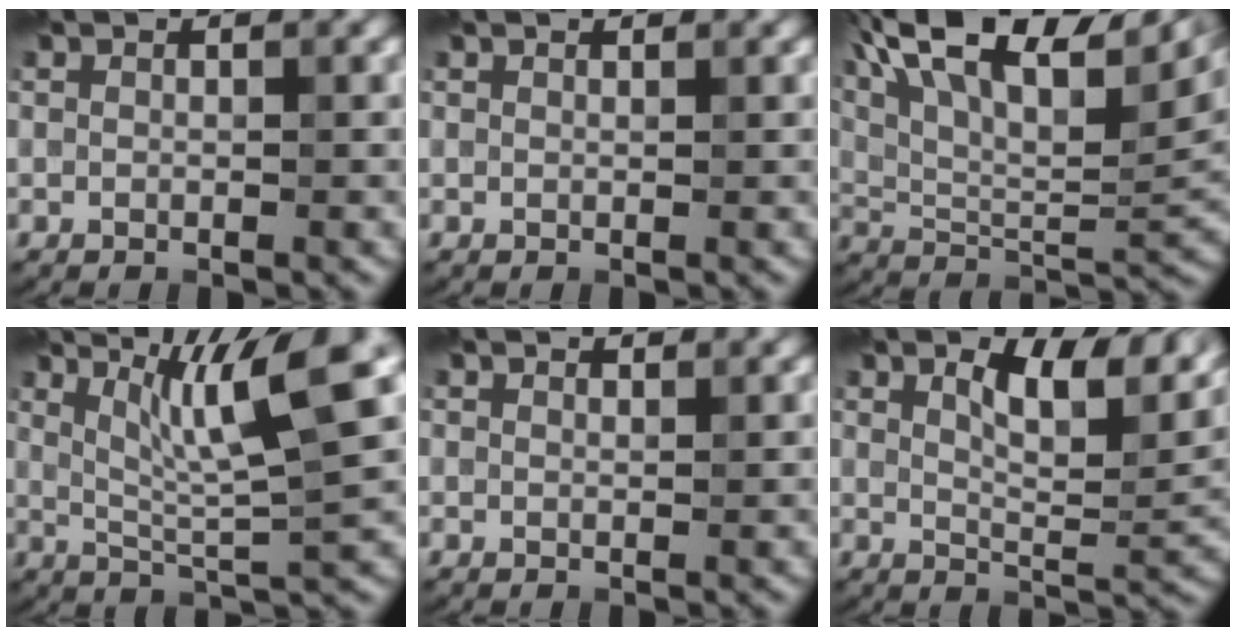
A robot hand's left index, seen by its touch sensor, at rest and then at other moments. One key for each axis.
{"total": 0.7, "fx": 0.7, "fy": 0.1, "fz": 0.2, "tx": -0.005, "ty": -0.001, "tz": 0.008}
{"total": 16.1, "fx": 8.4, "fy": 6.5, "fz": 12.1, "tx": -0.219, "ty": 0.042, "tz": 0.138}
{"total": 8.7, "fx": 3.4, "fy": 1.3, "fz": 7.9, "tx": -0.127, "ty": 0.006, "tz": 0.064}
{"total": 1.3, "fx": 1.2, "fy": 0.3, "fz": 0.4, "tx": -0.012, "ty": -0.001, "tz": 0.014}
{"total": 8.0, "fx": 3.7, "fy": 2.7, "fz": 6.6, "tx": -0.097, "ty": 0.002, "tz": 0.063}